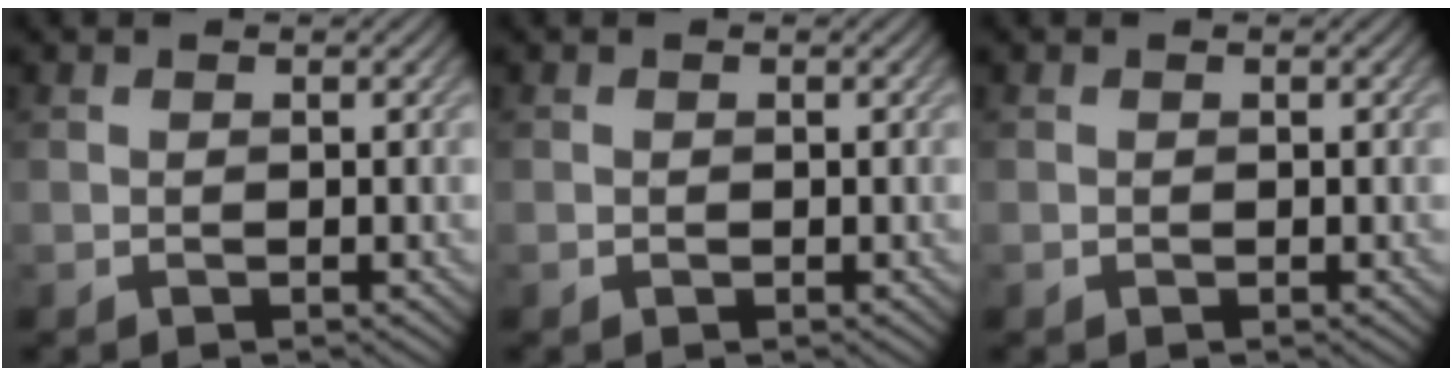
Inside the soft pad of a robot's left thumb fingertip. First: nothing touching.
{"total": 0.0}
{"total": 0.0}